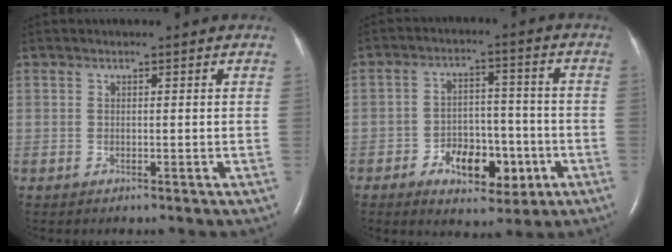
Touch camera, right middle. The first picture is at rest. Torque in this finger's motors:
{"motor_torque": [0.67, -0.88, 0.11, 0.05]}